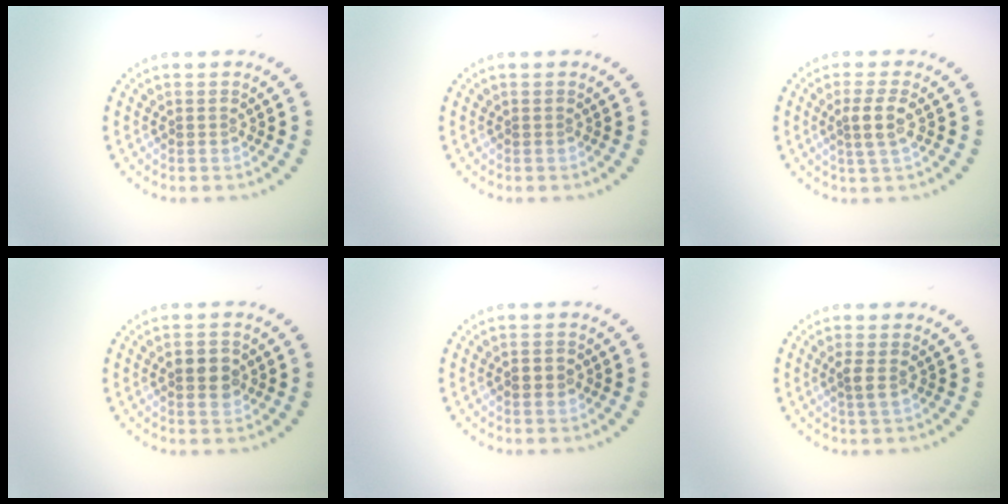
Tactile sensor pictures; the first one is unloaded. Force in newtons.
{"total": 0.0}
{"total": 2.5, "press": 2.1, "slide": 1.3}
{"total": 3.0, "press": 3.0, "slide": 0.1}
{"total": 1.7, "press": 1.7, "slide": 0.1}
{"total": 1.3, "press": 1.0, "slide": 0.7}